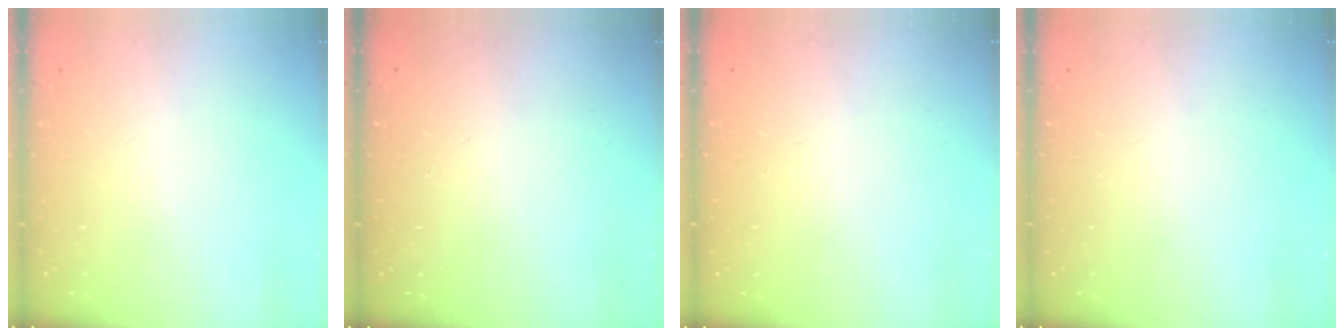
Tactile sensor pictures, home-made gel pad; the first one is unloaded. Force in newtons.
{"total": 0.0}
{"total": 0.0}
{"total": 0.0}